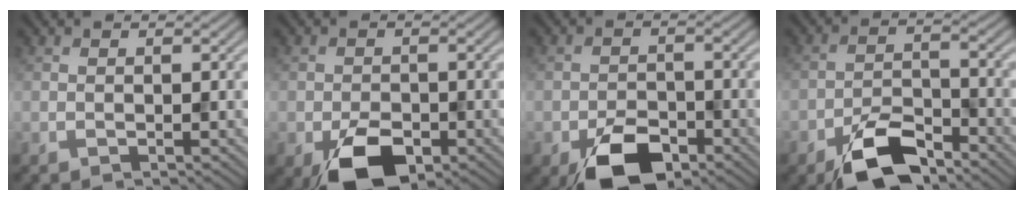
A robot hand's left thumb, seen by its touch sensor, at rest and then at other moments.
{"total": 6.7, "force": [-3.5, 3.9, 4.2], "torque": [-0.069, -0.019, -0.054]}
{"total": 6.6, "force": [-4.1, 3.5, 3.8], "torque": [-0.063, -0.005, -0.075]}
{"total": 7.4, "force": [-5.4, 2.8, 4.1], "torque": [-0.070, 0.003, -0.106]}